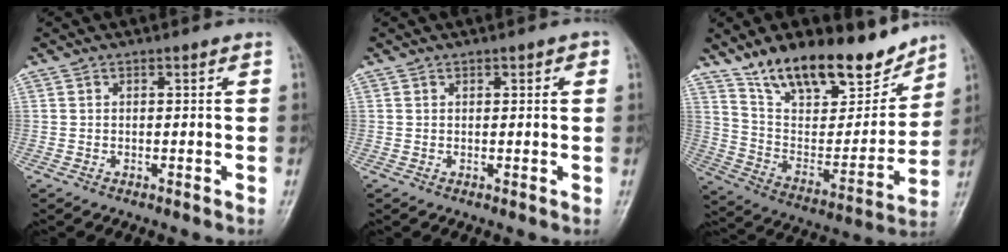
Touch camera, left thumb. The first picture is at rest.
{"total": 1.6, "force": [0.7, 0.7, 1.2], "torque": [-0.011, 0.001, 0.008]}
{"total": 21.9, "force": [16.2, 8.9, 11.8], "torque": [-0.143, -0.082, 0.277]}